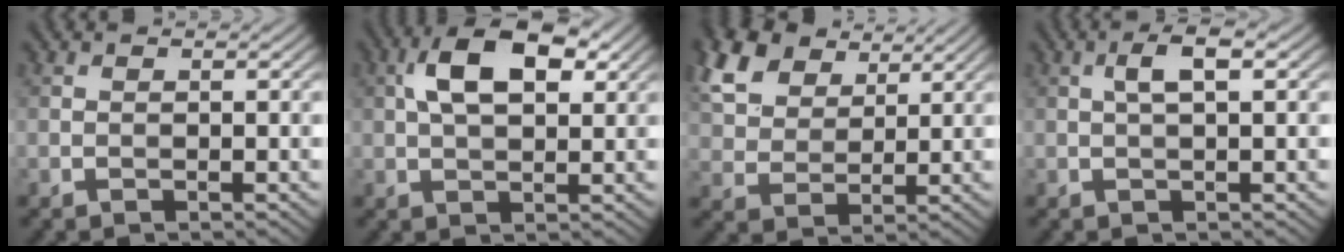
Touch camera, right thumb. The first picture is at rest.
{"total": 8.6, "force": [2.7, 4.4, 6.9], "torque": [-0.129, 0.016, 0.040]}
{"total": 9.9, "force": [5.9, 6.0, 5.3], "torque": [-0.154, 0.021, 0.115]}
{"total": 3.2, "force": [0.8, 0.7, 3.0], "torque": [-0.055, 0.011, 0.013]}